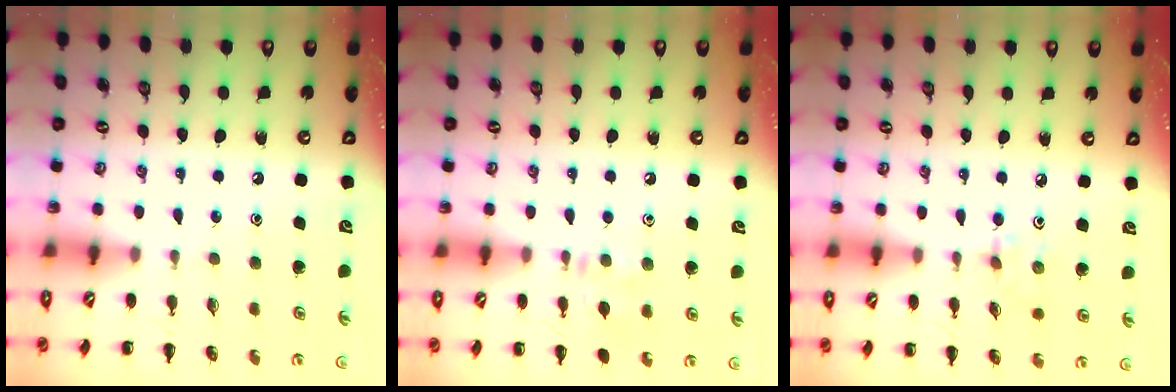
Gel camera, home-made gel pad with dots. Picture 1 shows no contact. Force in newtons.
{"total": 7.6, "press": 7.5, "slide": 1.0}
{"total": 2.4, "press": 2.3, "slide": 0.8}